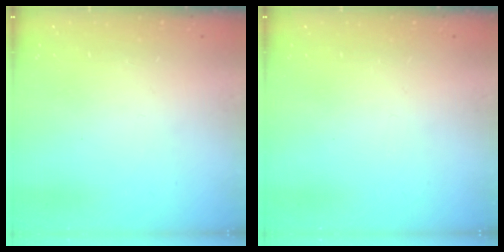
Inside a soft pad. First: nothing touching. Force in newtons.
{"total": 0.0}